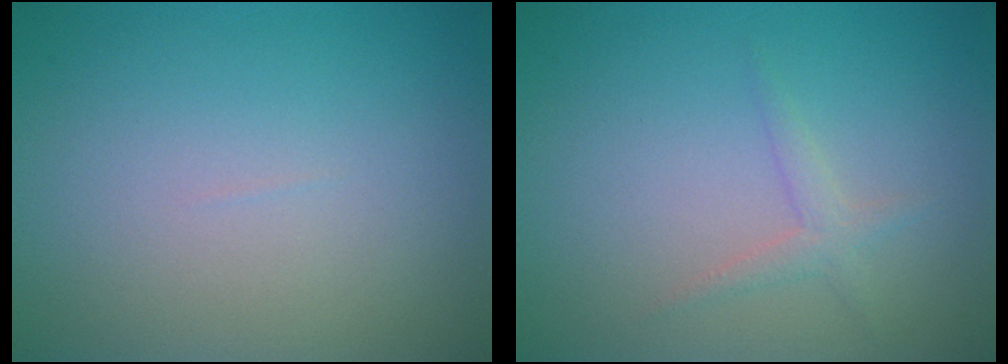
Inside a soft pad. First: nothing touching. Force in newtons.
{"total": 1.2, "press": 1.2, "slide": 0.0}